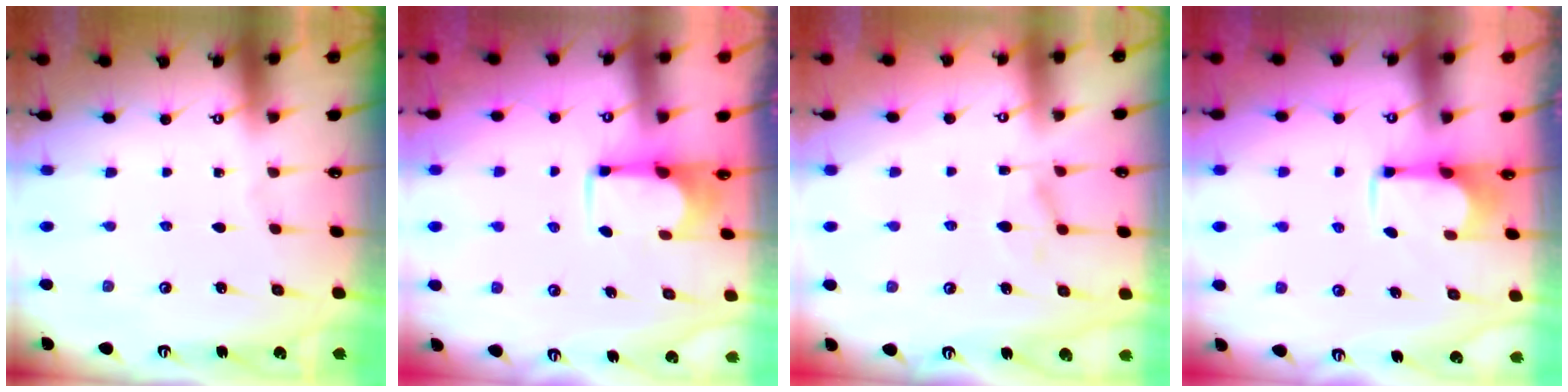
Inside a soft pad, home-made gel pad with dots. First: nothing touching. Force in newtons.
{"total": 1.8, "press": 1.7, "slide": 0.6}
{"total": 1.2, "press": 0.0, "slide": 1.2}
{"total": 2.8, "press": 2.5, "slide": 1.1}